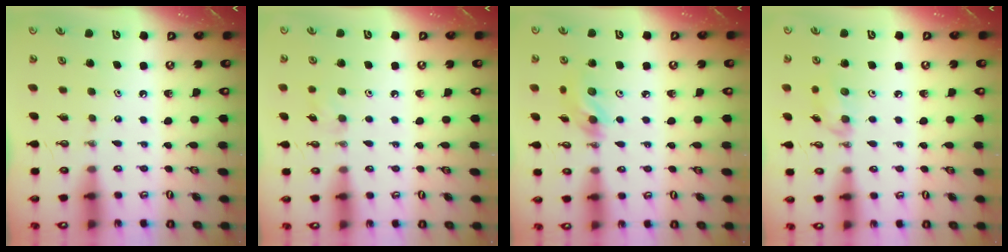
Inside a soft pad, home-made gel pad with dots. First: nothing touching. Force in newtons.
{"total": 6.7, "press": 6.4, "slide": 2.1}
{"total": 9.5, "press": 9.2, "slide": 2.2}
{"total": 6.4, "press": 6.2, "slide": 1.6}